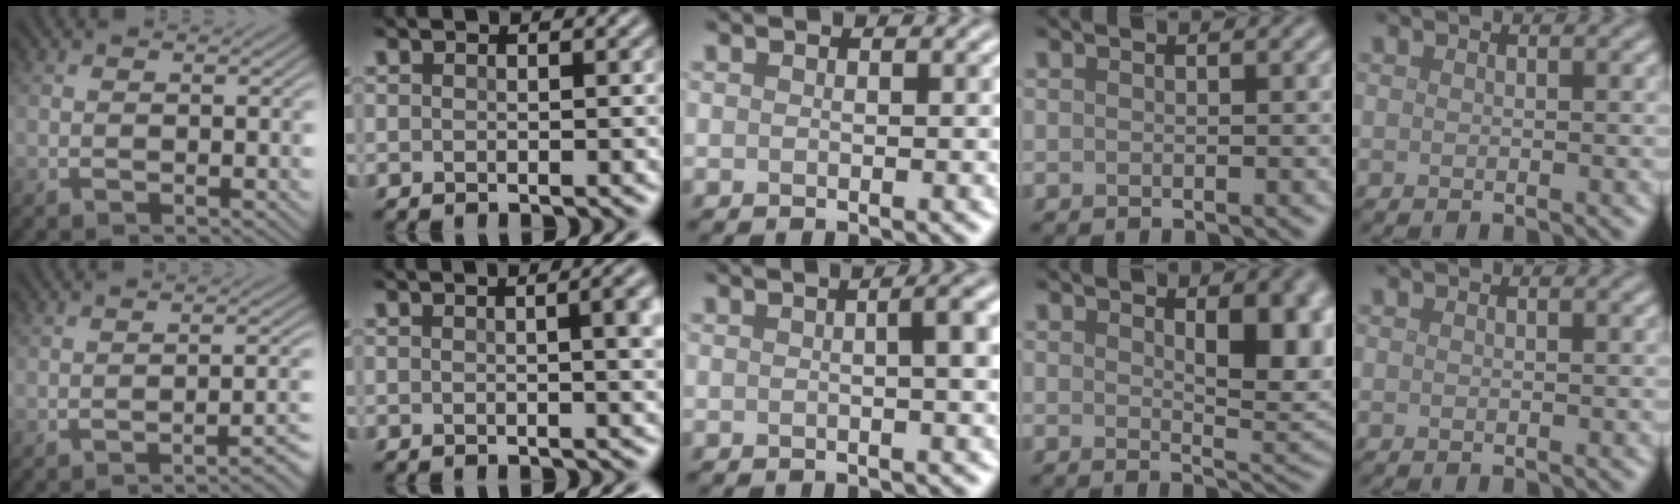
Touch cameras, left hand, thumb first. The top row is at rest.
{"thumb": {"total": 4.6, "force": [-3.0, 0.8, 3.3], "torque": [-0.034, 0.012, -0.053]}, "index": {"total": 5.3, "force": [0.7, 2.2, 4.8], "torque": [-0.025, 0.018, 0.005]}, "middle": {"total": 4.6, "force": [0.5, 1.4, 4.3], "torque": [-0.040, 0.021, 0.001]}, "ring": {"total": 5.8, "force": [1.8, 2.5, 5.0], "torque": [-0.063, -0.007, 0.034]}}